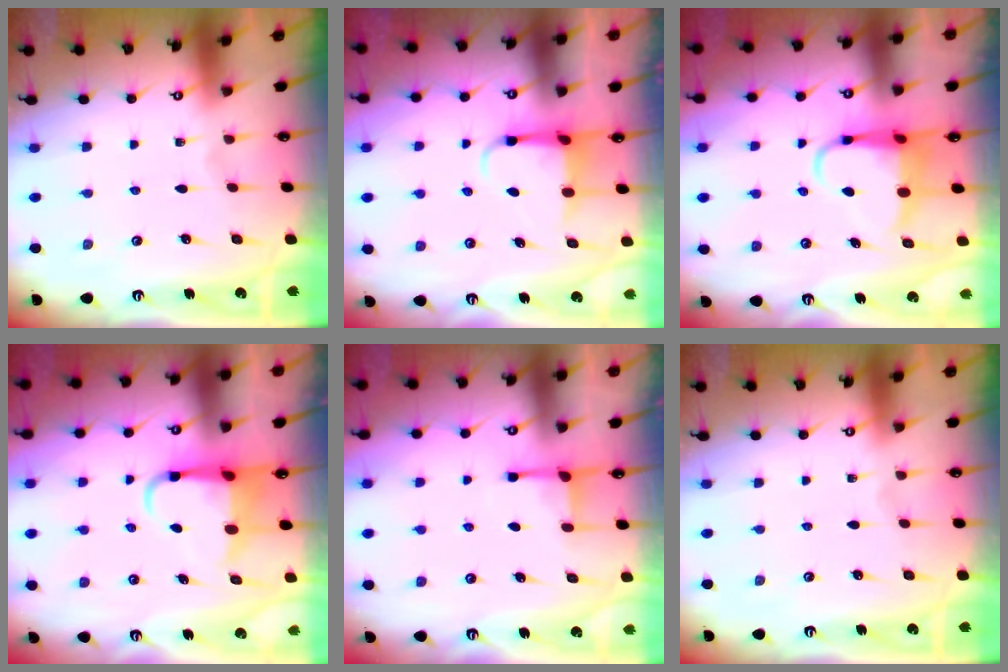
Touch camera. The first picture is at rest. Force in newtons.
{"total": 3.9, "press": 3.9, "slide": 0.4}
{"total": 6.1, "press": 6.1, "slide": 0.8}
{"total": 5.7, "press": 5.6, "slide": 1.0}
{"total": 2.8, "press": 2.8, "slide": 0.6}
{"total": 0.0}